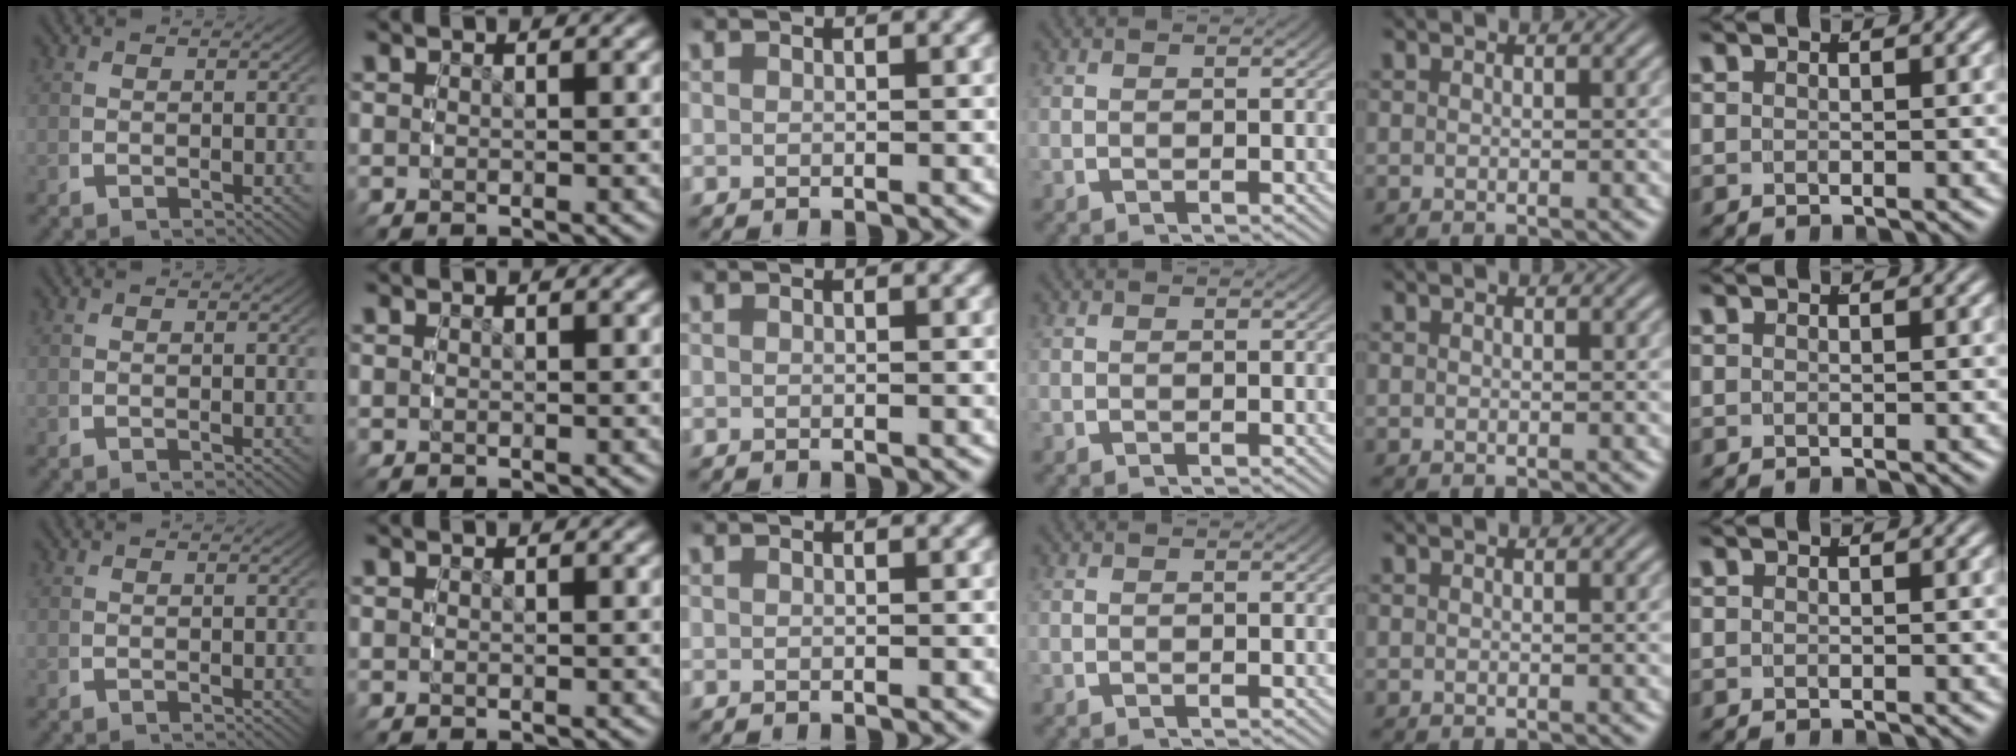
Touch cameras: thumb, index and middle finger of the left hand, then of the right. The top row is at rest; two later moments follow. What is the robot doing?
{"motion": "reach", "object": "stress ball aka squeeze ball"}